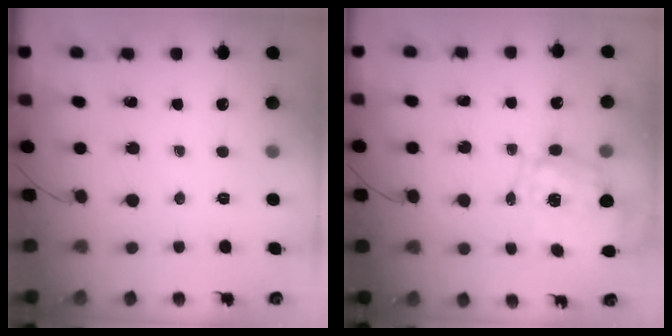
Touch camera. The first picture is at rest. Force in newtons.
{"total": 6.2, "press": 5.9, "slide": 1.9}